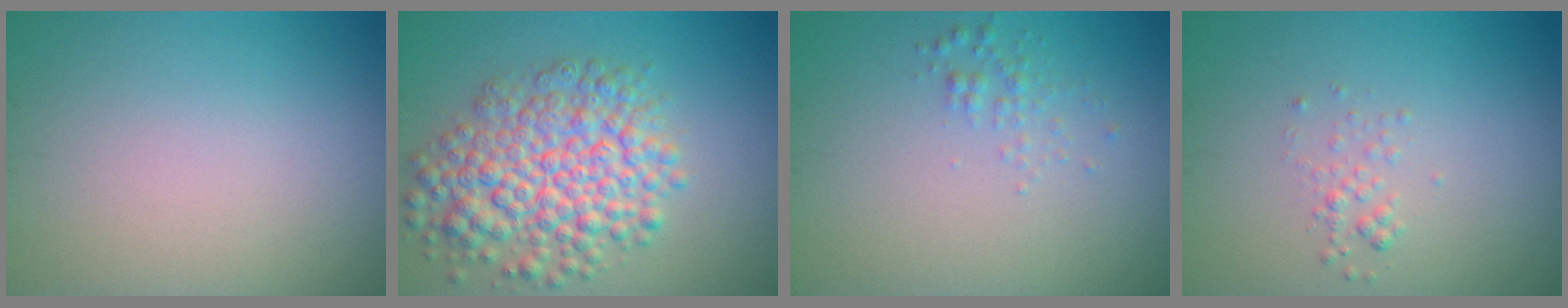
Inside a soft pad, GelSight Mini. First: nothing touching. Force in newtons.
{"total": 7.4, "press": 7.4, "slide": 0.2}
{"total": 1.1, "press": 1.1, "slide": 0.0}
{"total": 1.0, "press": 1.0, "slide": 0.1}